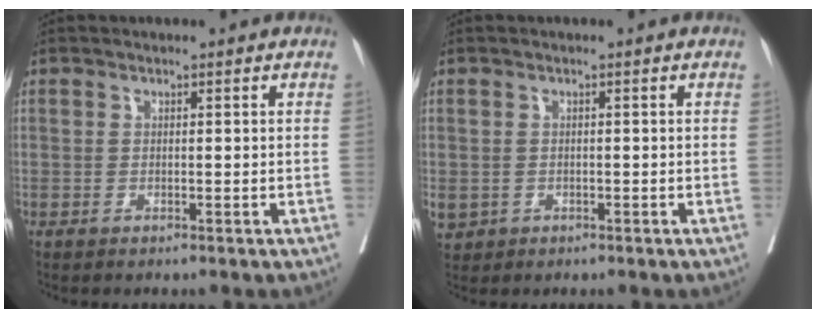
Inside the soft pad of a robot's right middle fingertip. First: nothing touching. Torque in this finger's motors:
{"motor_torque": [0.09, -0.15, 0.26, 0.06]}